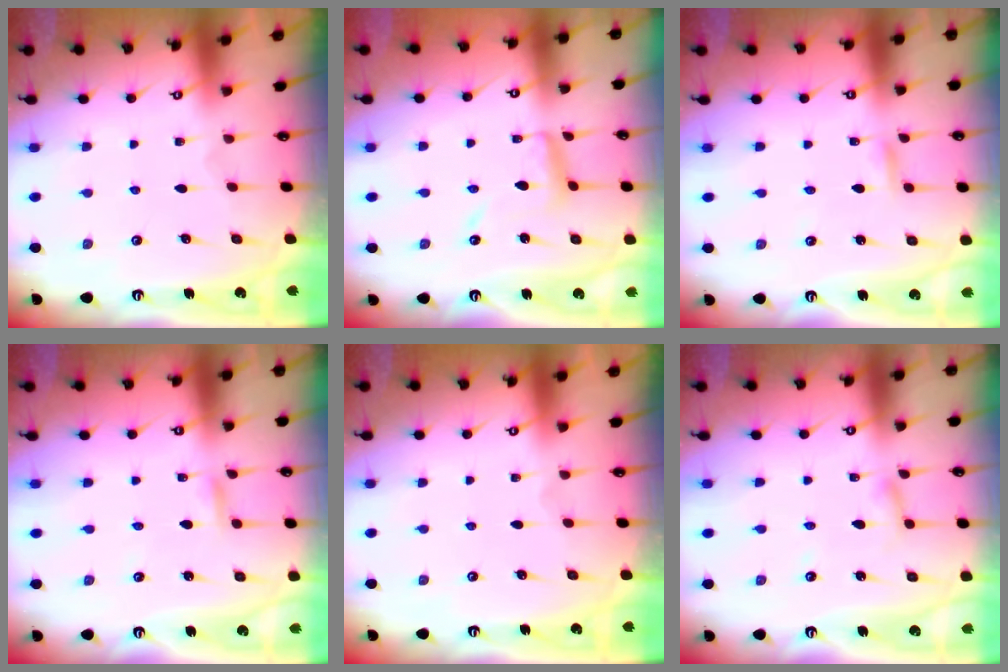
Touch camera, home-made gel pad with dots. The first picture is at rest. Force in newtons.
{"total": 9.6, "press": 9.5, "slide": 0.8}
{"total": 2.8, "press": 2.8, "slide": 0.3}
{"total": 2.8, "press": 2.8, "slide": 0.3}
{"total": 0.0}
{"total": 2.7, "press": 2.7, "slide": 0.2}